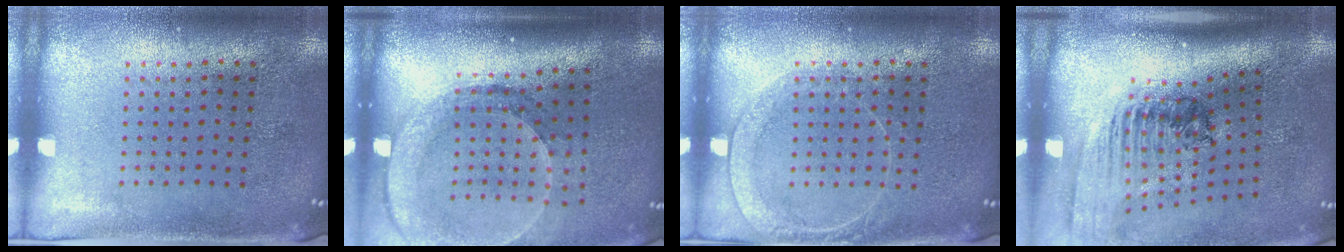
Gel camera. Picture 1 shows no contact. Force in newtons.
{"total": 2.8, "press": 2.1, "slide": 1.8}
{"total": 1.7, "press": 1.7, "slide": 0.3}
{"total": 2.4, "press": 1.7, "slide": 1.8}